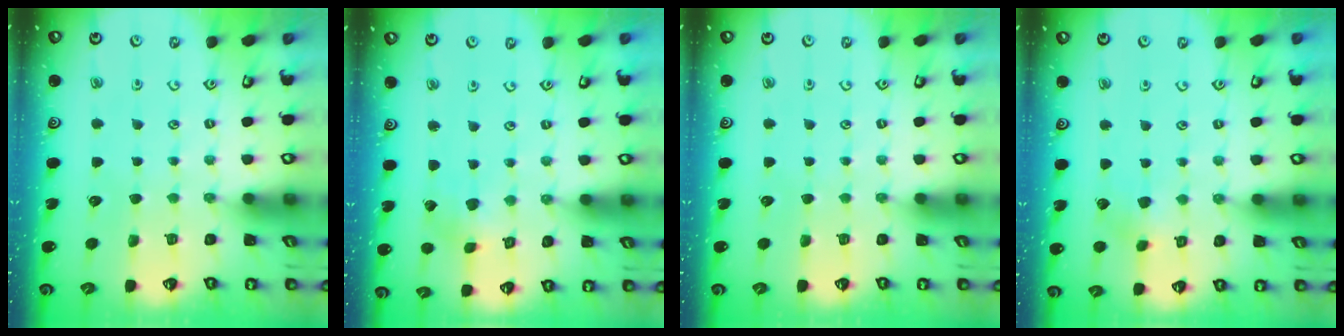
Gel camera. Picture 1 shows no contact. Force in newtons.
{"total": 2.3, "press": 2.3, "slide": 0.3}
{"total": 0.0}
{"total": 3.2, "press": 3.1, "slide": 0.5}